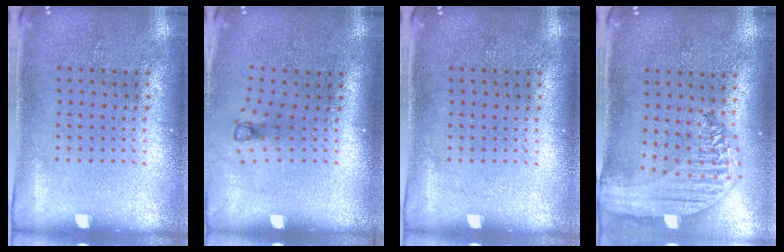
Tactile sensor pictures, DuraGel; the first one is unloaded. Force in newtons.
{"total": 0.8, "press": 0.4, "slide": 0.7}
{"total": 0.0}
{"total": 2.4, "press": 2.1, "slide": 1.2}